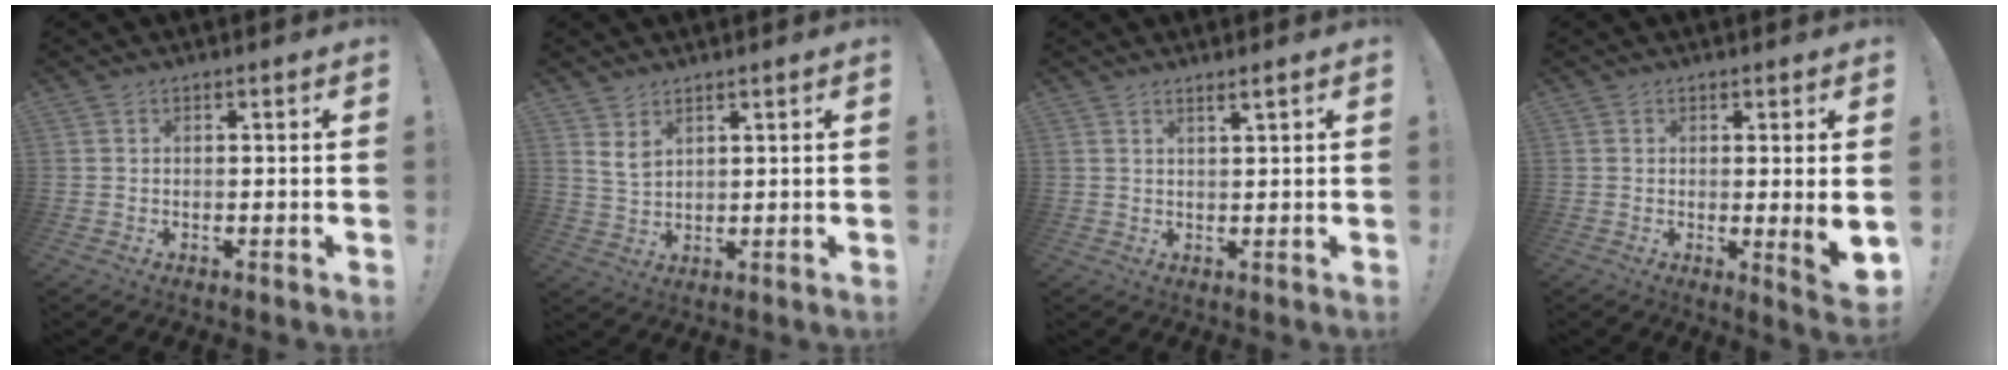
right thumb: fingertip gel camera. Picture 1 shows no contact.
{"total": 4.6, "force": [2.9, 2.4, 2.5], "torque": [-0.041, -0.016, 0.055]}
{"total": 2.2, "force": [1.6, -0.2, 1.5], "torque": [-0.023, -0.009, 0.025]}
{"total": 5.4, "force": [0.1, 0.2, 5.4], "torque": [-0.065, -0.017, 0.006]}